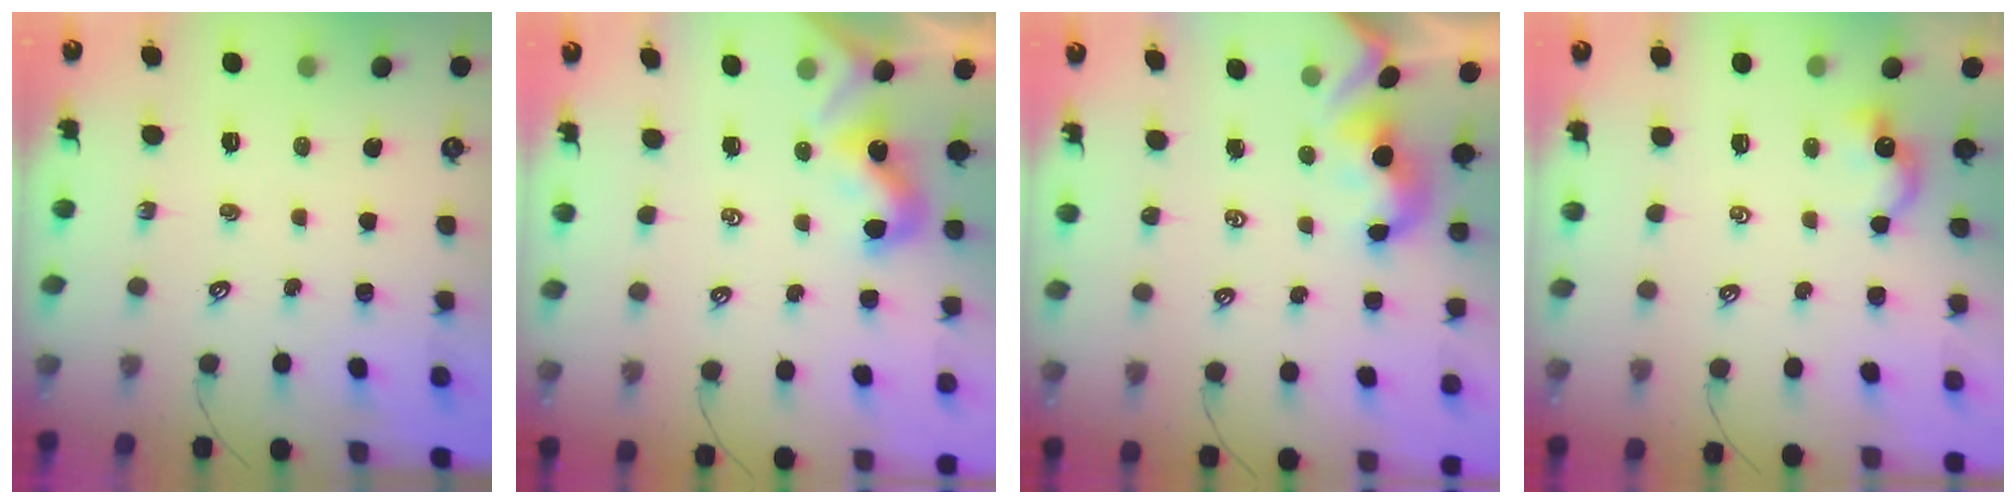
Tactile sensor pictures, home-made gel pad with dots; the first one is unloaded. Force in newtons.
{"total": 2.0, "press": 1.9, "slide": 0.4}
{"total": 1.9, "press": 1.8, "slide": 0.6}
{"total": 1.9, "press": 1.9, "slide": 0.4}